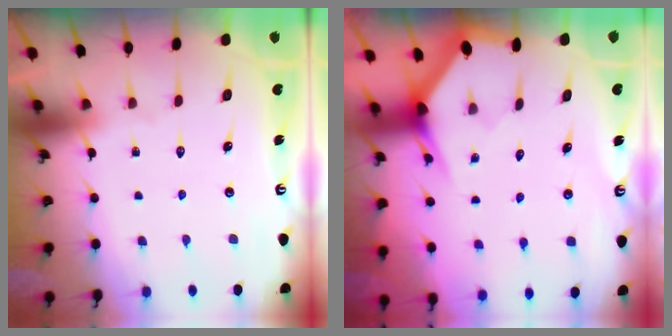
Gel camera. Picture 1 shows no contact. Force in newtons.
{"total": 3.0, "press": 3.0, "slide": 0.1}